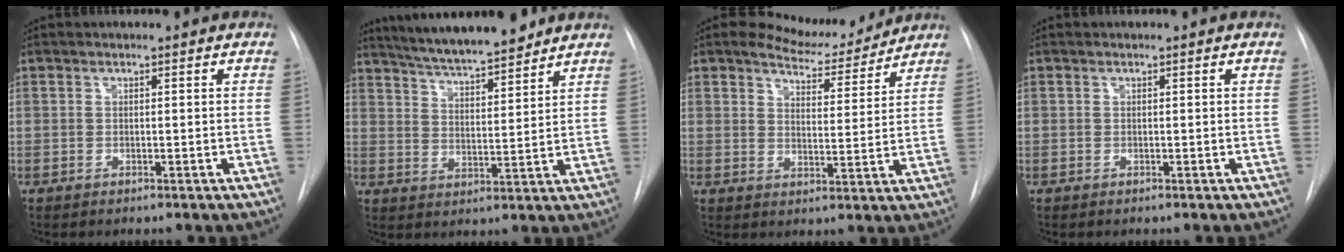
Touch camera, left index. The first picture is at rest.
{"total": 13.5, "force": [11.9, 1.5, 6.1], "torque": [-0.101, 0.007, 0.193]}
{"total": 7.4, "force": [7.1, 1.7, 1.2], "torque": [-0.023, -0.009, 0.104]}
{"total": 0.0}